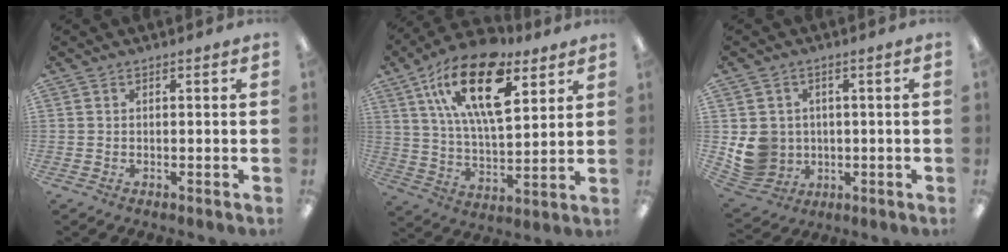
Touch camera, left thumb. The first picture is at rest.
{"total": 21.8, "force": [11.6, 10.0, 15.5], "torque": [-0.273, -0.051, 0.195]}
{"total": 8.2, "force": [0.1, 7.9, 2.2], "torque": [-0.063, 0.006, 0.014]}